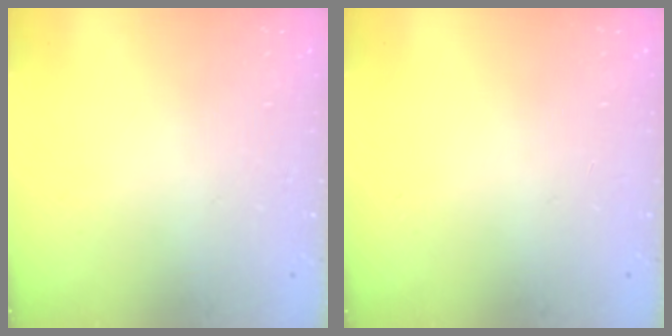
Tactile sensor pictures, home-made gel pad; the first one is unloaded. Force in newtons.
{"total": 0.0}